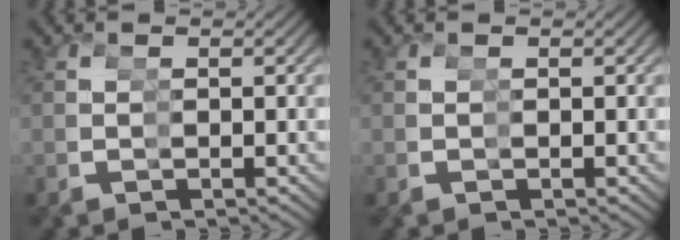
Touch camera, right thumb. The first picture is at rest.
{"total": 0.0}